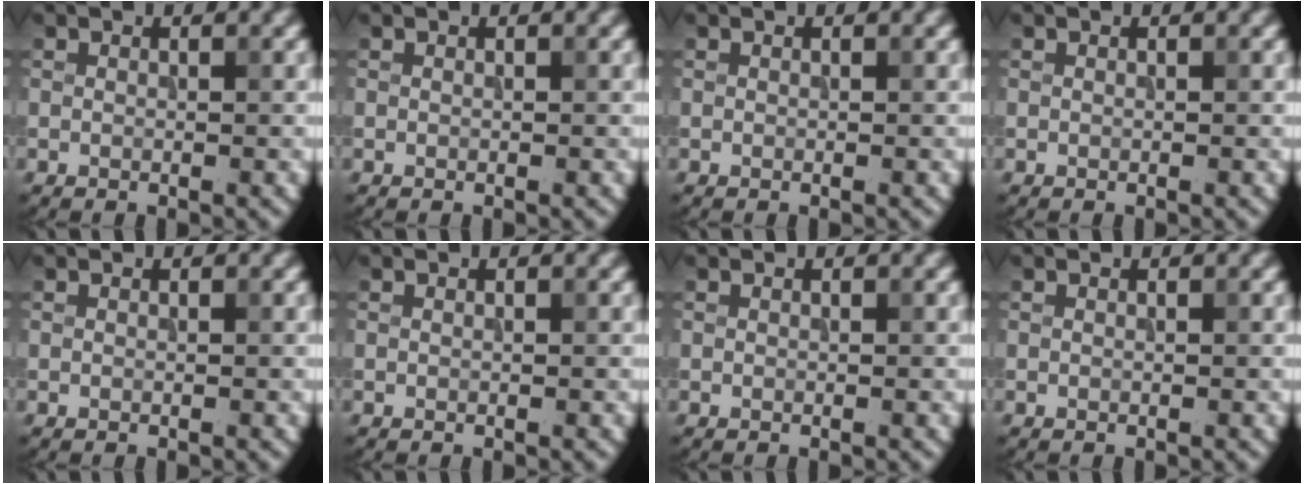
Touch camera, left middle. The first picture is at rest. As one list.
[{"total": 0.0}, {"total": 0.0}, {"total": 0.0}, {"total": 0.0}, {"total": 0.0}, {"total": 0.0}, {"total": 0.0}]